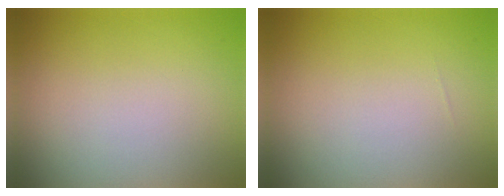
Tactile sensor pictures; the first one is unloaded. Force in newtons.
{"total": 0.0}